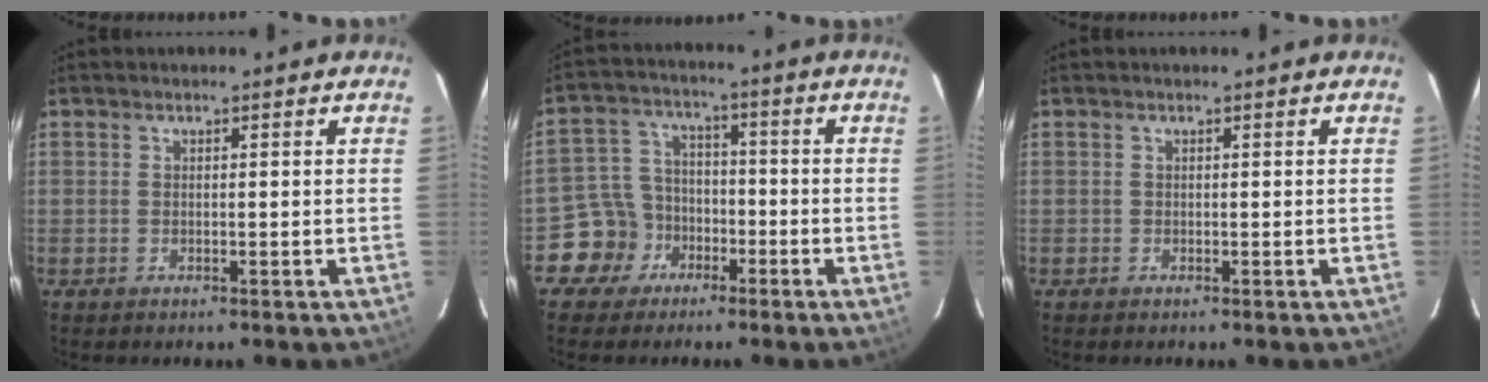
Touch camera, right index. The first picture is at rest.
{"total": 7.8, "force": [-4.4, 6.4, 0.7], "torque": [-0.035, 0.031, -0.076]}
{"total": 0.0}